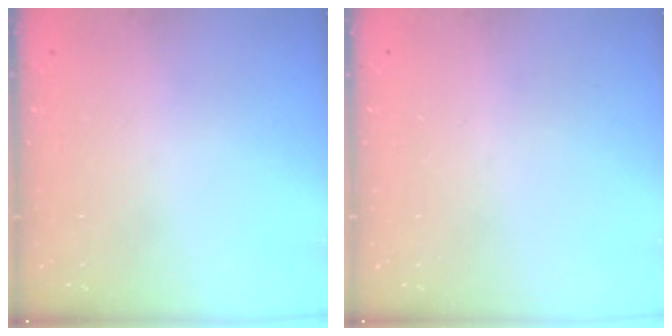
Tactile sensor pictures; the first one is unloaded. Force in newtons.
{"total": 0.0}